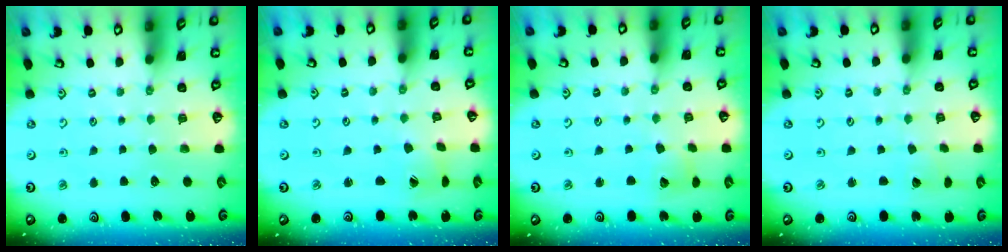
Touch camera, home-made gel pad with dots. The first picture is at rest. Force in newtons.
{"total": 2.2, "press": 2.2, "slide": 0.1}
{"total": 4.0, "press": 4.0, "slide": 0.4}
{"total": 1.9, "press": 1.9, "slide": 0.1}